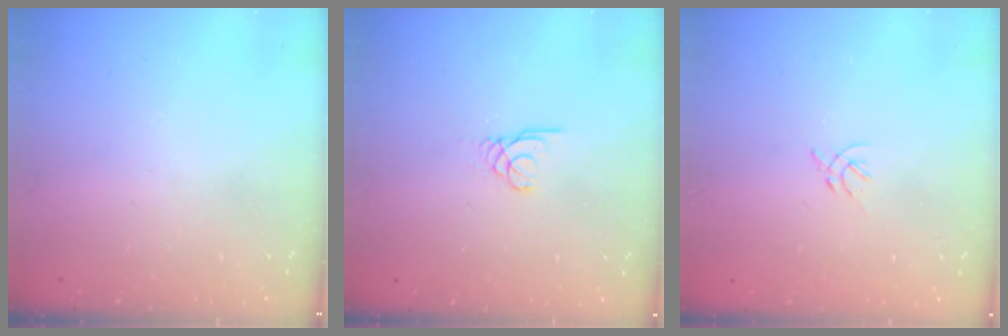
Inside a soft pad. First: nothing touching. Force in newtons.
{"total": 1.7, "press": 1.7, "slide": 0.2}
{"total": 2.3, "press": 2.2, "slide": 0.6}